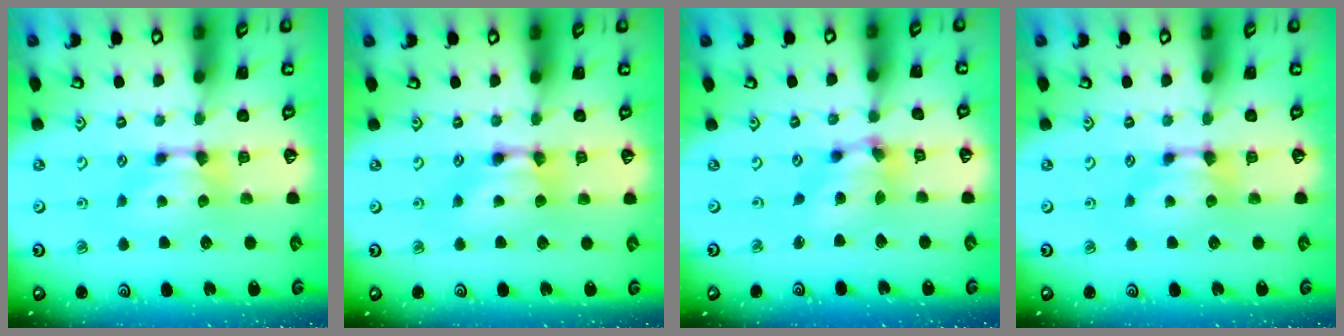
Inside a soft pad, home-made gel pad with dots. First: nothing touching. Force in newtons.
{"total": 2.0, "press": 2.0, "slide": 0.1}
{"total": 6.4, "press": 6.1, "slide": 1.9}
{"total": 0.0}